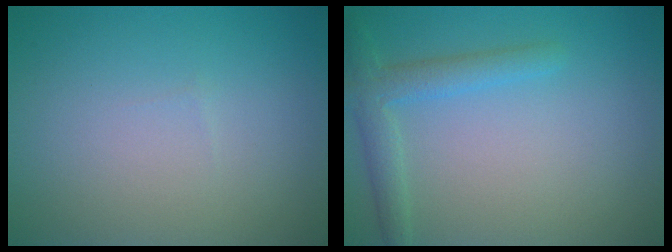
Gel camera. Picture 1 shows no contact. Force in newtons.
{"total": 2.8, "press": 2.8, "slide": 0.2}